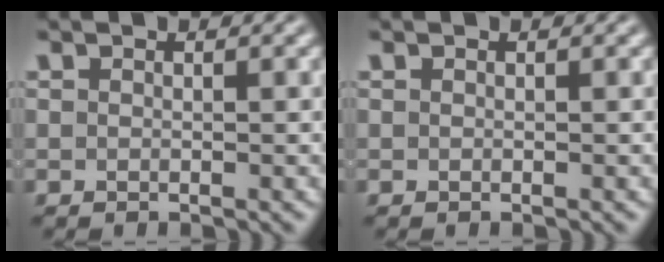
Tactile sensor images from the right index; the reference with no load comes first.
{"total": 0.0}